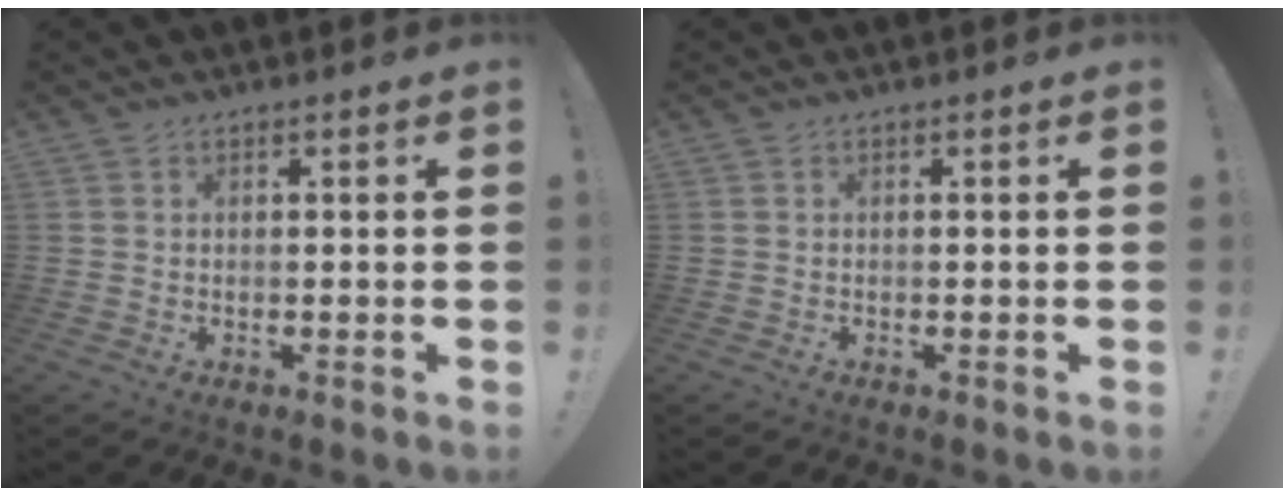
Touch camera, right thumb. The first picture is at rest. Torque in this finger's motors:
{"motor_torque": [-0.24, -0.29, -0.12, -0.06, 0.04]}